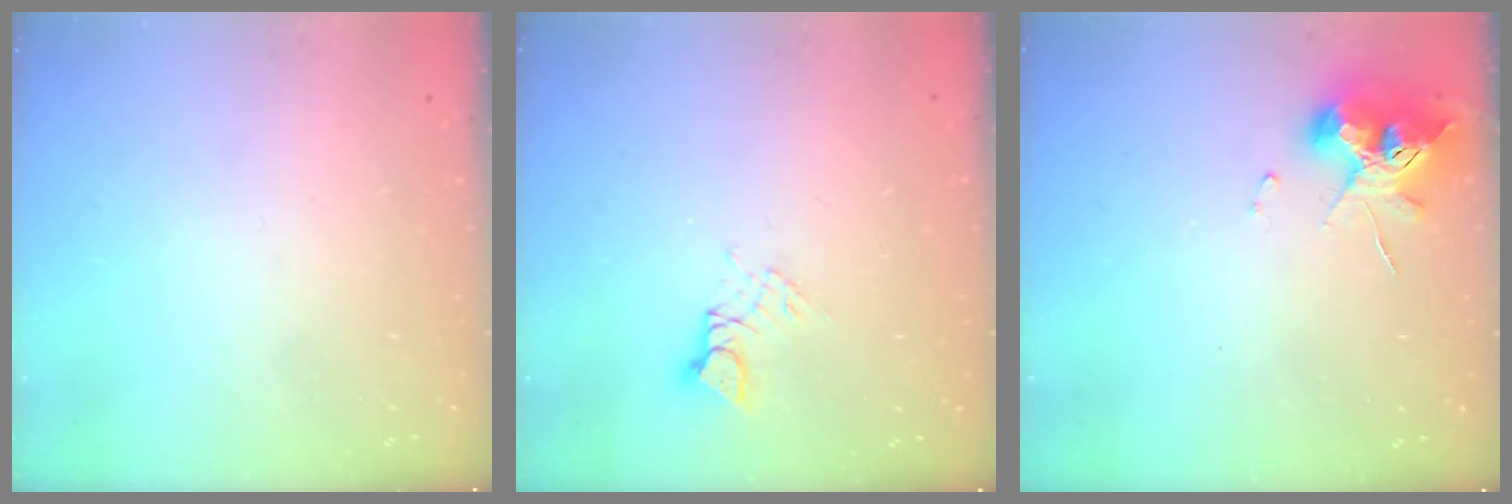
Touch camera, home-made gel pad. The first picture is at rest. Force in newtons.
{"total": 3.7, "press": 3.6, "slide": 0.5}
{"total": 11.0, "press": 11.0, "slide": 1.2}